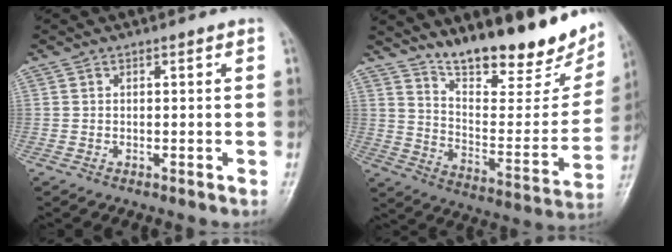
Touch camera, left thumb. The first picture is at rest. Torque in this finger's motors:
{"motor_torque": [0.87, 0.76, 1.40, -1.37, 0.10]}